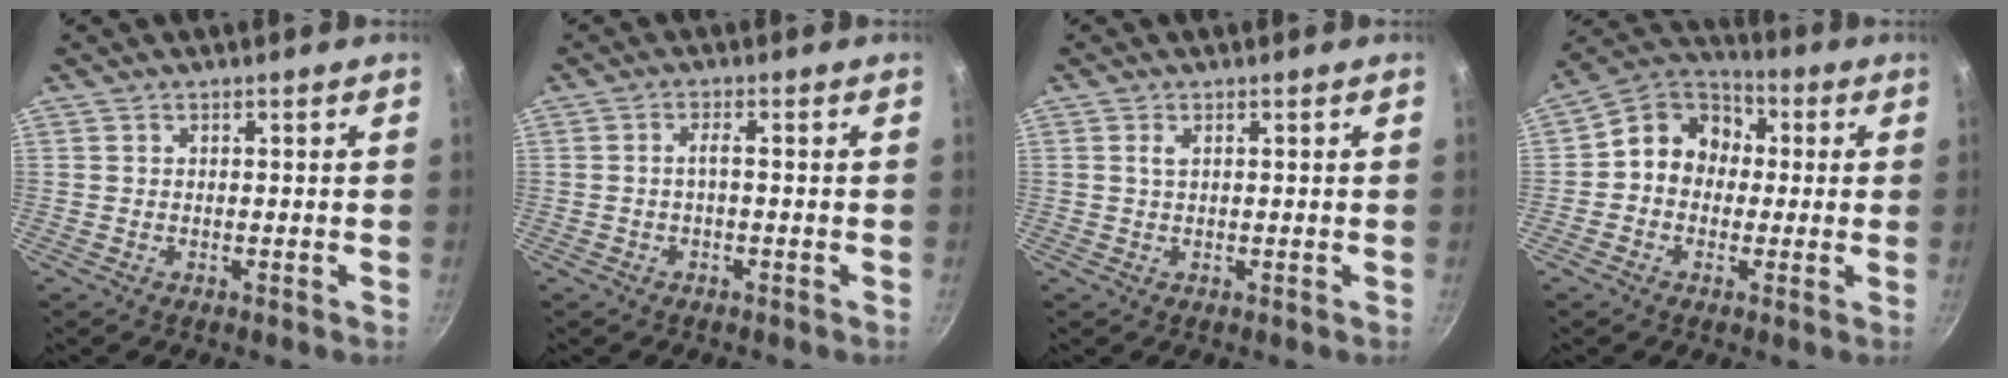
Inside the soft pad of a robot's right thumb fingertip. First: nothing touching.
{"total": 1.9, "force": [-0.5, 0.5, 1.7], "torque": [-0.040, 0.014, -0.009]}
{"total": 1.3, "force": [0.4, 0.6, 1.1], "torque": [-0.020, 0.001, 0.008]}
{"total": 11.2, "force": [0.6, 9.6, 5.8], "torque": [-0.053, 0.030, -0.015]}